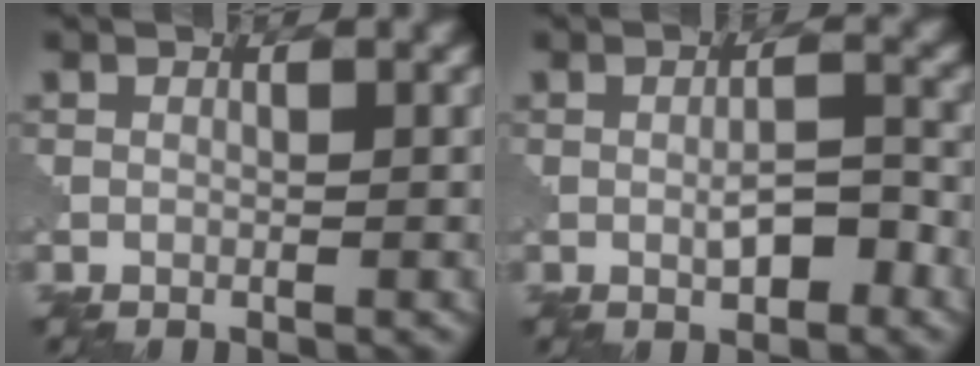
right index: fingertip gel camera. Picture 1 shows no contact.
{"total": 2.9, "force": [-0.9, 1.0, 2.6], "torque": [-0.046, 0.000, -0.014]}